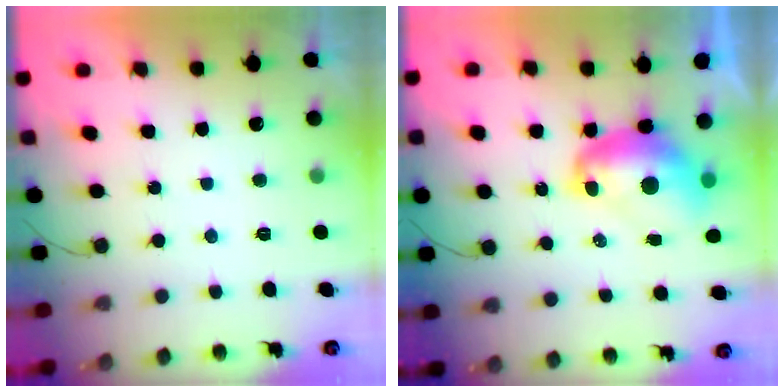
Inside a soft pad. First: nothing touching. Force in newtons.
{"total": 10.1, "press": 10.0, "slide": 1.1}